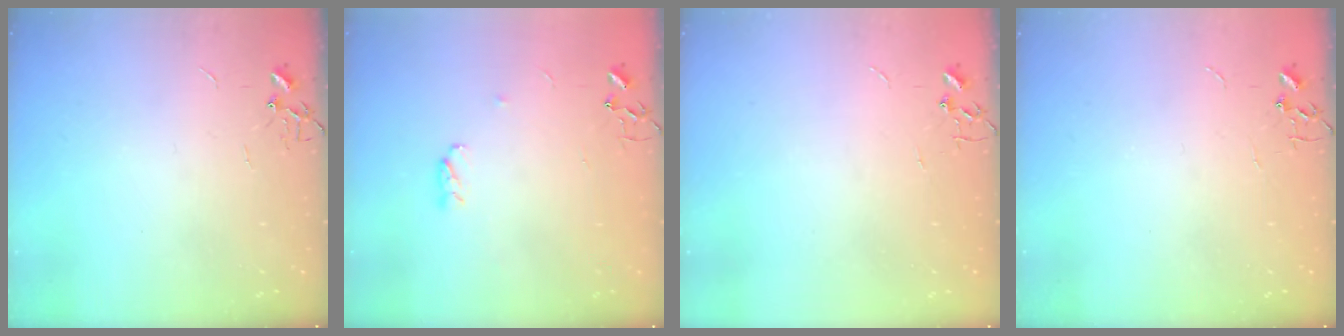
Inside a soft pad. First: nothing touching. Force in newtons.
{"total": 3.8, "press": 3.8, "slide": 0.6}
{"total": 0.0}
{"total": 0.0}